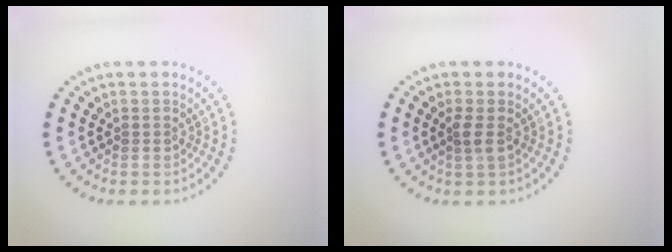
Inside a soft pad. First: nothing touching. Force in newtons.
{"total": 1.3, "press": 1.0, "slide": 0.7}